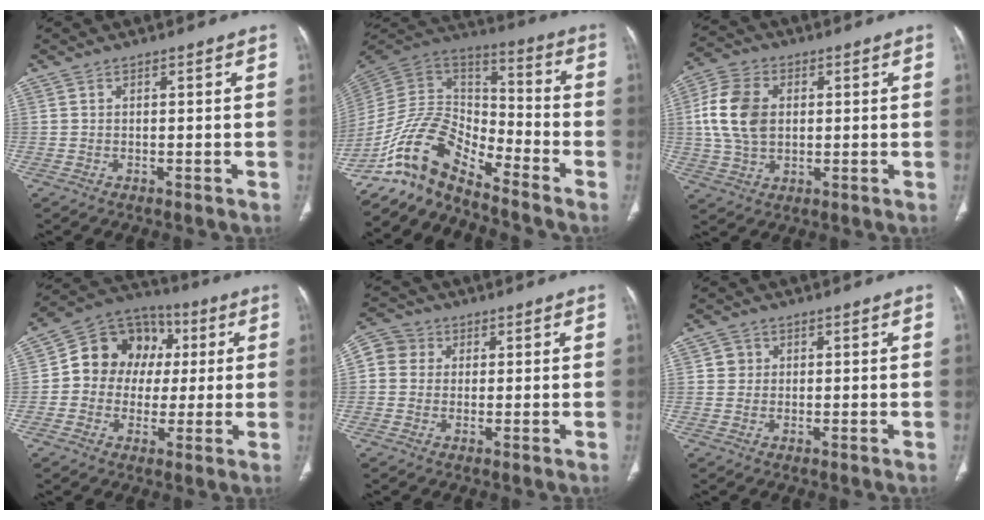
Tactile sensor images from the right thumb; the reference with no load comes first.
{"total": 14.0, "force": [-11.2, 5.1, 6.7], "torque": [-0.119, 0.099, -0.223]}
{"total": 11.5, "force": [1.5, 8.1, 8.0], "torque": [-0.150, 0.006, 0.028]}
{"total": 14.2, "force": [1.4, 12.4, 6.8], "torque": [-0.063, 0.027, 0.013]}
{"total": 7.6, "force": [1.6, 7.0, 2.5], "torque": [-0.040, 0.018, 0.025]}
{"total": 2.1, "force": [0.5, 2.0, 0.4], "torque": [0.007, 0.001, 0.006]}